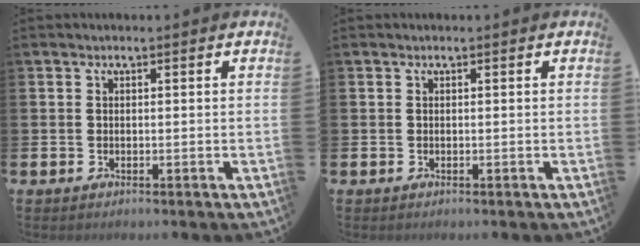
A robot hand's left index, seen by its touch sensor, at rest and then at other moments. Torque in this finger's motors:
{"motor_torque": [0.00, 0.00, 0.00, 0.00]}